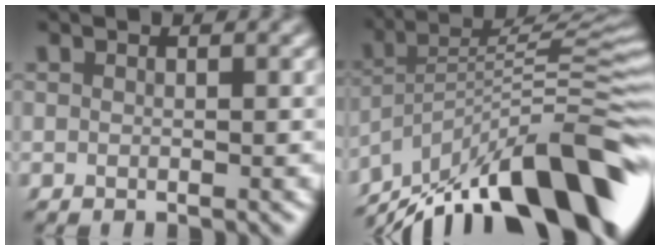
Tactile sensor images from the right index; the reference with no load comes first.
{"total": 12.7, "force": [-7.2, 5.5, 8.9], "torque": [-0.131, -0.014, -0.106]}